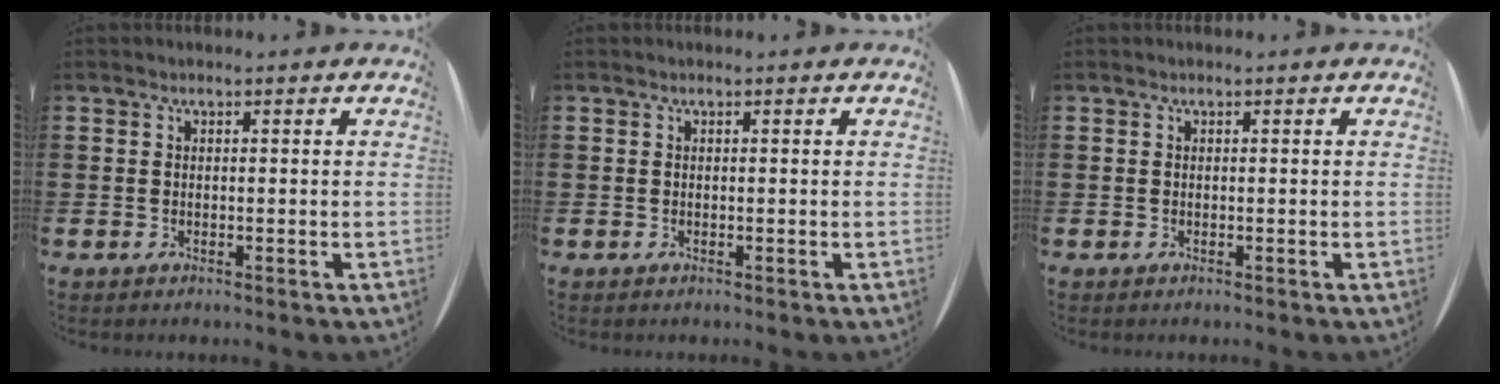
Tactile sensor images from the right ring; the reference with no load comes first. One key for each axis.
{"total": 0.0}
{"total": 0.0}